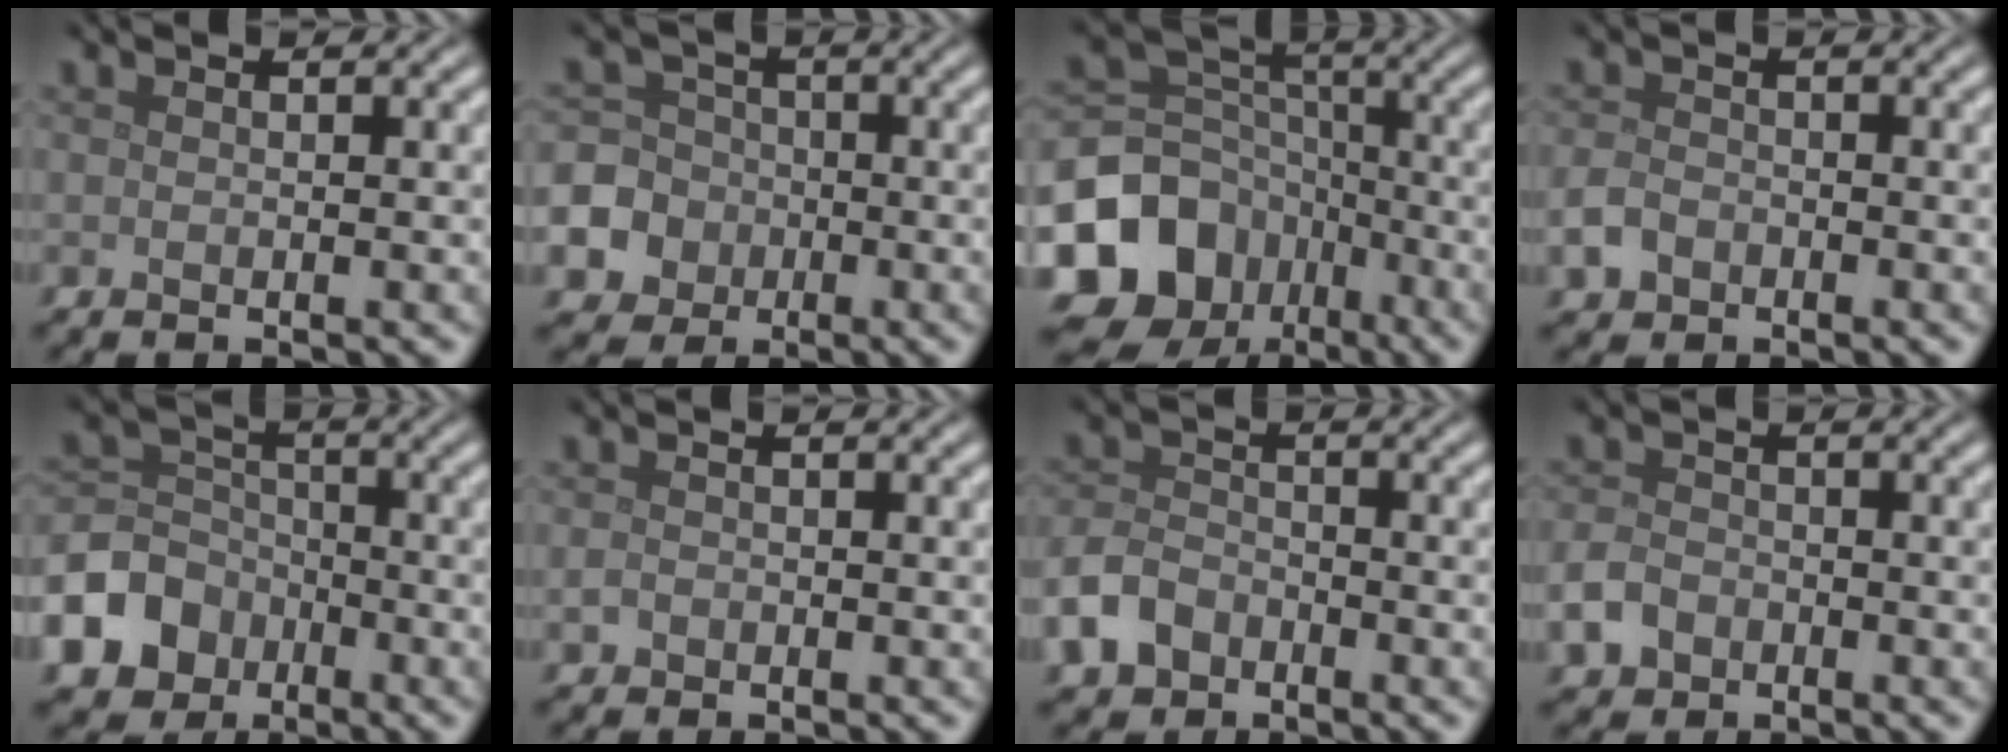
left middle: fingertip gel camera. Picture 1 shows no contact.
{"total": 11.6, "force": [-4.7, 10.3, 2.4], "torque": [-0.078, -0.029, -0.105]}
{"total": 14.7, "force": [-8.3, 11.2, 4.6], "torque": [-0.128, -0.027, -0.141]}
{"total": 2.0, "force": [-1.0, 1.5, 0.8], "torque": [-0.017, -0.001, -0.024]}
{"total": 8.4, "force": [-4.4, 6.8, 2.1], "torque": [-0.043, -0.017, -0.105]}
{"total": 0.7, "force": [-0.3, 0.6, 0.3], "torque": [-0.005, -0.003, -0.007]}
{"total": 4.1, "force": [-2.5, 2.8, 1.8], "torque": [-0.042, 0.000, -0.057]}
{"total": 2.6, "force": [-1.4, 1.9, 1.1], "torque": [-0.025, -0.003, -0.032]}